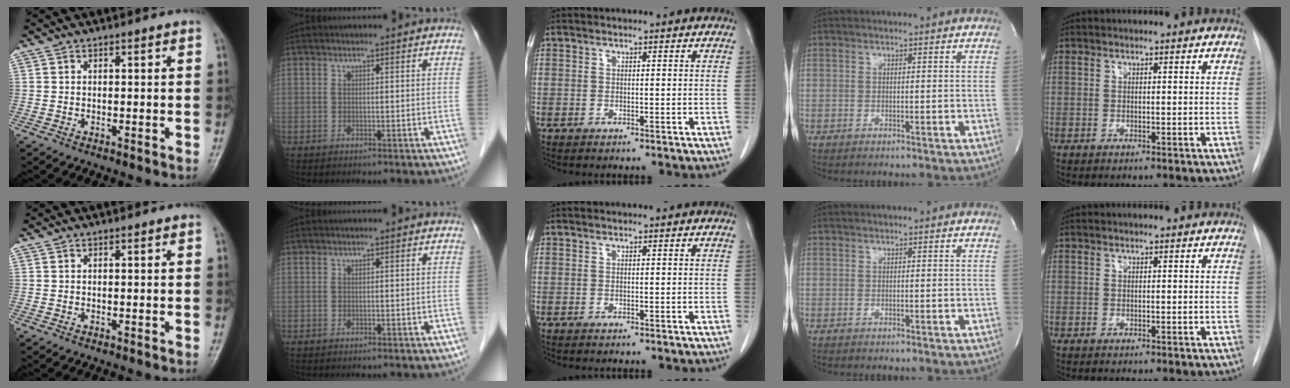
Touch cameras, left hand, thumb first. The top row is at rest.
{}